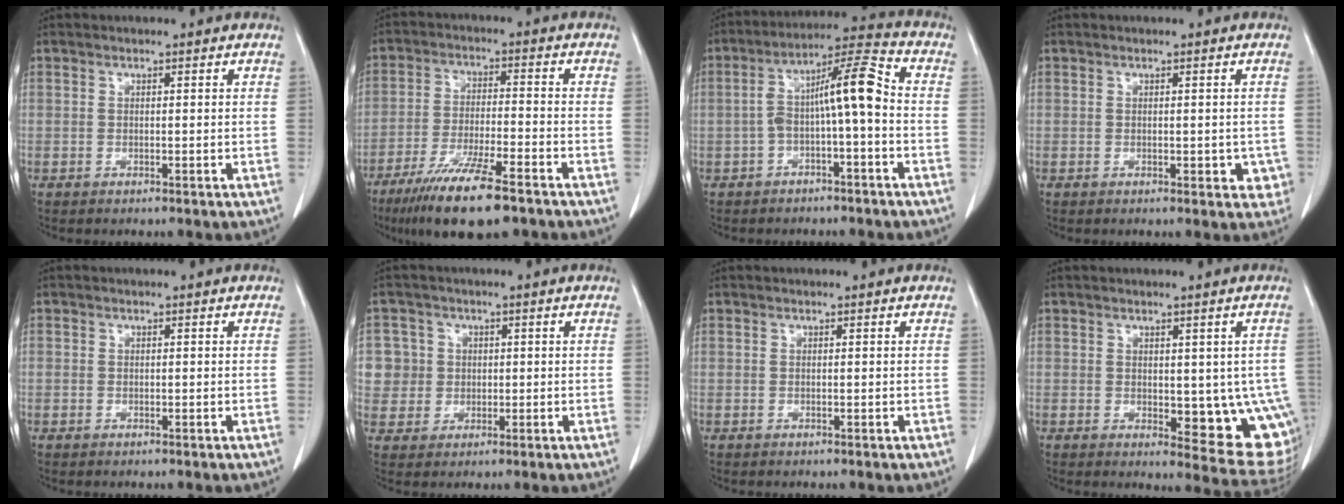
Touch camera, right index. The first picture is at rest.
{"total": 13.0, "force": [-9.0, 1.7, 9.3], "torque": [-0.168, -0.033, -0.151]}
{"total": 9.5, "force": [-1.2, 1.2, 9.3], "torque": [-0.160, 0.040, -0.024]}
{"total": 3.3, "force": [-0.7, 2.0, 2.5], "torque": [-0.009, 0.003, -0.003]}
{"total": 0.0}
{"total": 6.0, "force": [0.9, 6.0, 0.2], "torque": [0.003, 0.019, 0.022]}
{"total": 0.0}
{"total": 11.4, "force": [-1.1, 4.7, 10.4], "torque": [-0.100, -0.019, -0.003]}